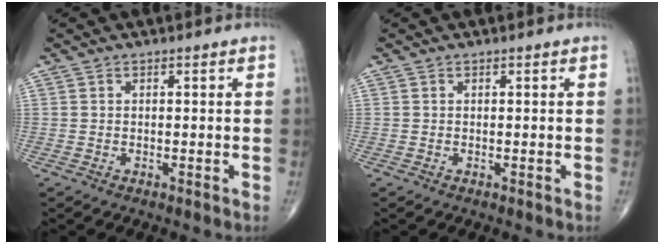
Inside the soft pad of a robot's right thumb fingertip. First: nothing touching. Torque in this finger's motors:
{"motor_torque": [0.10, 0.01, 0.15, 0.03, 0.01]}